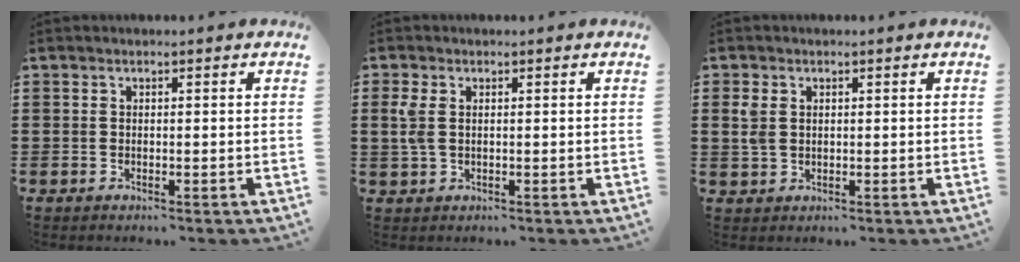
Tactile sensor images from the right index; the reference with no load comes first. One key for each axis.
{"total": 3.0, "fx": 0.4, "fy": 1.7, "fz": 2.4, "tx": -0.072, "ty": 0.000, "tz": 0.000}
{"total": 2.4, "fx": 0.8, "fy": 1.7, "fz": 1.6, "tx": -0.033, "ty": 0.008, "tz": 0.014}